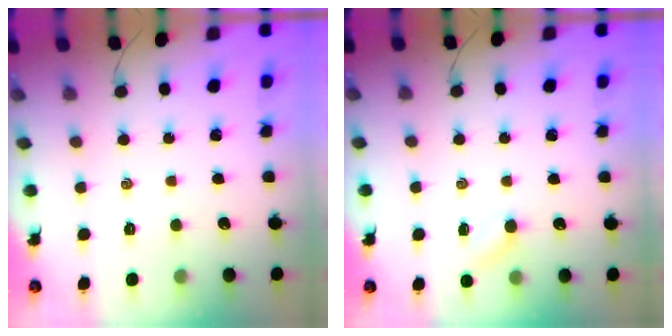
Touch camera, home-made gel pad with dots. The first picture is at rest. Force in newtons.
{"total": 3.2, "press": 3.0, "slide": 1.0}